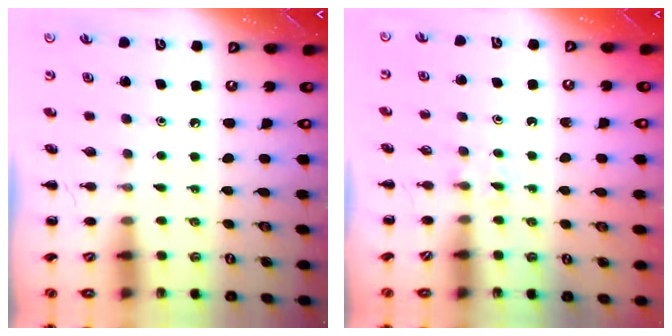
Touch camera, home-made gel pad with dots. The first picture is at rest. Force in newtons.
{"total": 2.4, "press": 2.0, "slide": 1.2}